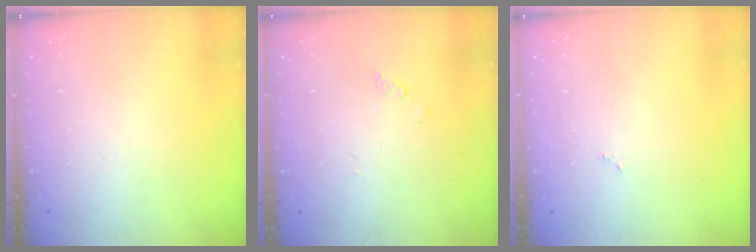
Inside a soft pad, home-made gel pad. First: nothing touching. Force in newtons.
{"total": 1.0, "press": 0.9, "slide": 0.2}
{"total": 1.8, "press": 1.8, "slide": 0.3}